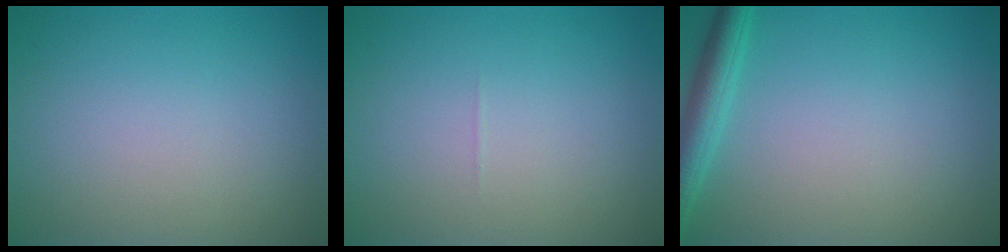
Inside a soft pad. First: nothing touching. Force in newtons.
{"total": 0.0}
{"total": 3.0, "press": 3.0, "slide": 0.1}